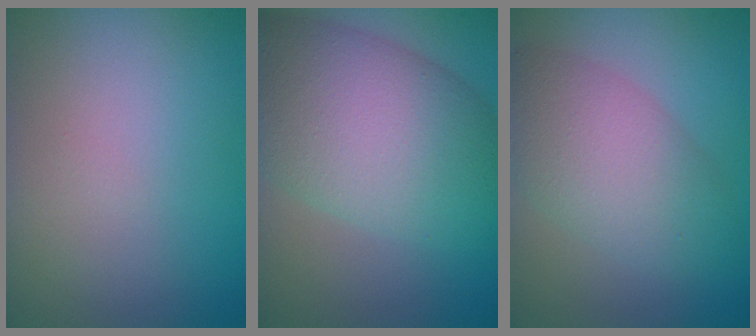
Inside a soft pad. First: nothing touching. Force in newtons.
{"total": 12.3, "press": 12.3, "slide": 0.2}
{"total": 6.5, "press": 6.5, "slide": 0.3}